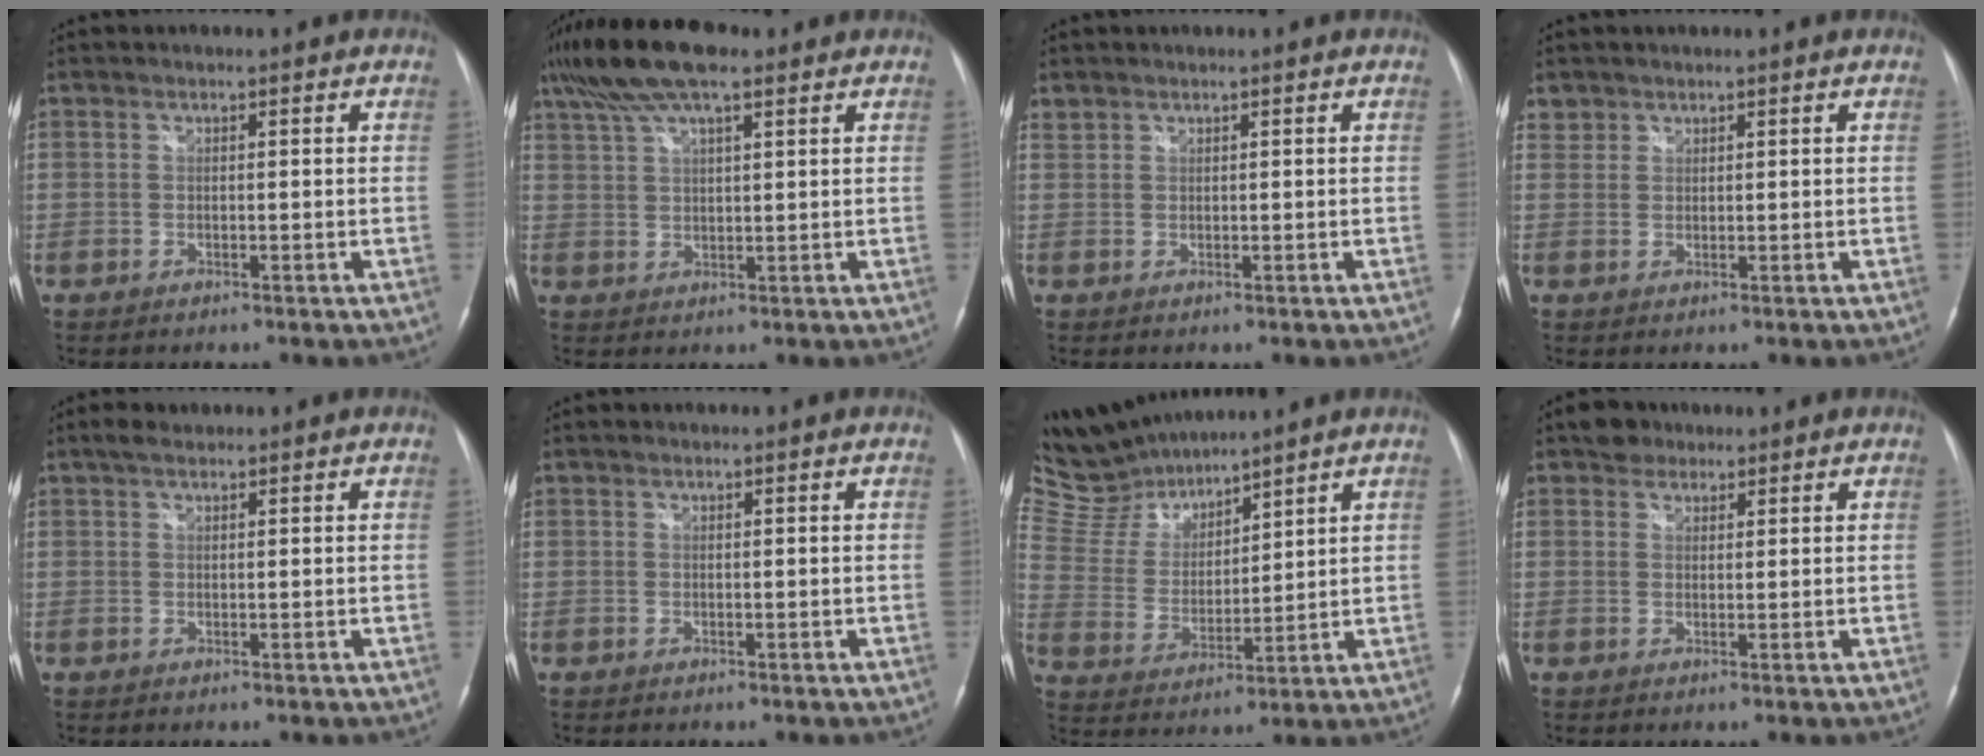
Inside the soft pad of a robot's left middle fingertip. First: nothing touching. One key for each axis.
{"total": 10.8, "fx": 7.5, "fy": 2.5, "fz": 7.4, "tx": -0.147, "ty": 0.030, "tz": 0.132}
{"total": 0.9, "fx": 0.8, "fy": 0.4, "fz": -0.1, "tx": 0.000, "ty": 0.008, "tz": 0.017}
{"total": 1.6, "fx": 1.2, "fy": 1.1, "fz": -0.3, "tx": 0.013, "ty": 0.008, "tz": 0.018}
{"total": 1.9, "fx": 1.5, "fy": 0.8, "fz": 1.0, "tx": -0.021, "ty": 0.010, "tz": 0.023}
{"total": 0.0}
{"total": 9.9, "fx": 9.7, "fy": 1.6, "fz": 0.5, "tx": -0.032, "ty": 0.010, "tz": 0.213}
{"total": 2.8, "fx": 2.0, "fy": 1.9, "fz": 0.4, "tx": -0.008, "ty": 0.008, "tz": 0.029}